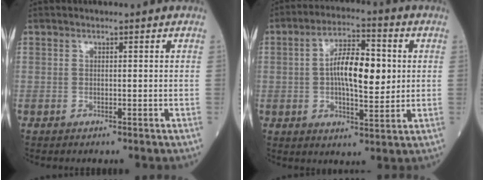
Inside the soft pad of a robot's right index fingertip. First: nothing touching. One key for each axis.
{"total": 10.4, "fx": 1.0, "fy": 3.6, "fz": 9.8, "tx": -0.171, "ty": 0.015, "tz": 0.012}